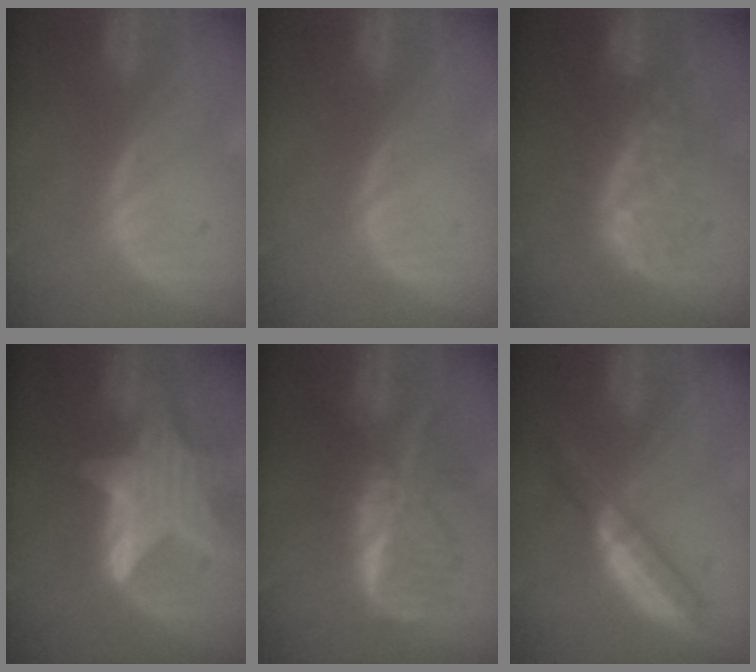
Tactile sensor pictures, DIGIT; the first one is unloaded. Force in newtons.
{"total": 0.0}
{"total": 8.4, "press": 8.4, "slide": 0.3}
{"total": 9.5, "press": 9.5, "slide": 0.6}
{"total": 8.9, "press": 8.9, "slide": 0.6}
{"total": 5.0, "press": 4.9, "slide": 1.3}